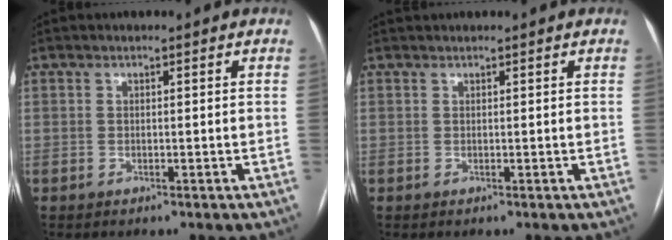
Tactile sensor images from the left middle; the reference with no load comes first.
{"total": 0.7, "force": [0.7, -0.1, 0.0], "torque": [-0.004, 0.016, 0.018]}